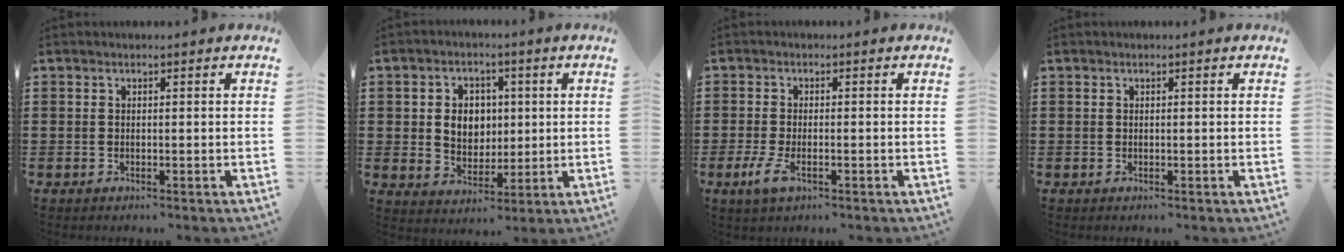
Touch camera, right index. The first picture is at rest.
{"total": 6.0, "force": [0.7, 5.0, 3.1], "torque": [-0.062, 0.010, 0.008]}
{"total": 3.1, "force": [-1.3, 1.0, 2.7], "torque": [-0.068, -0.011, -0.028]}
{"total": 0.0}